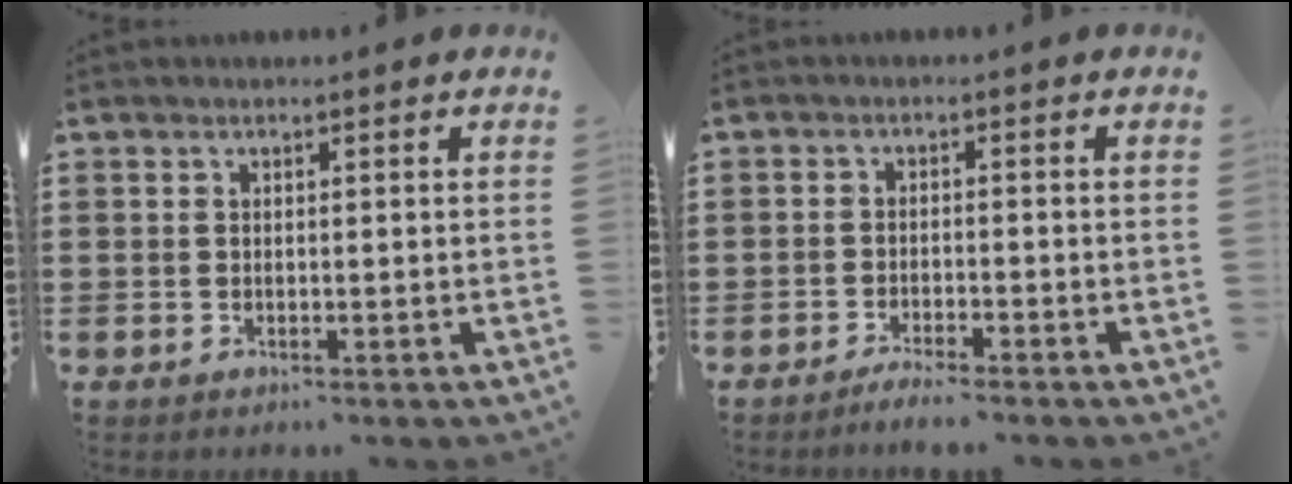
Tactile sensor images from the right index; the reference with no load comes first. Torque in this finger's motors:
{"motor_torque": [1.24, 0.89, 0.08, 0.01]}